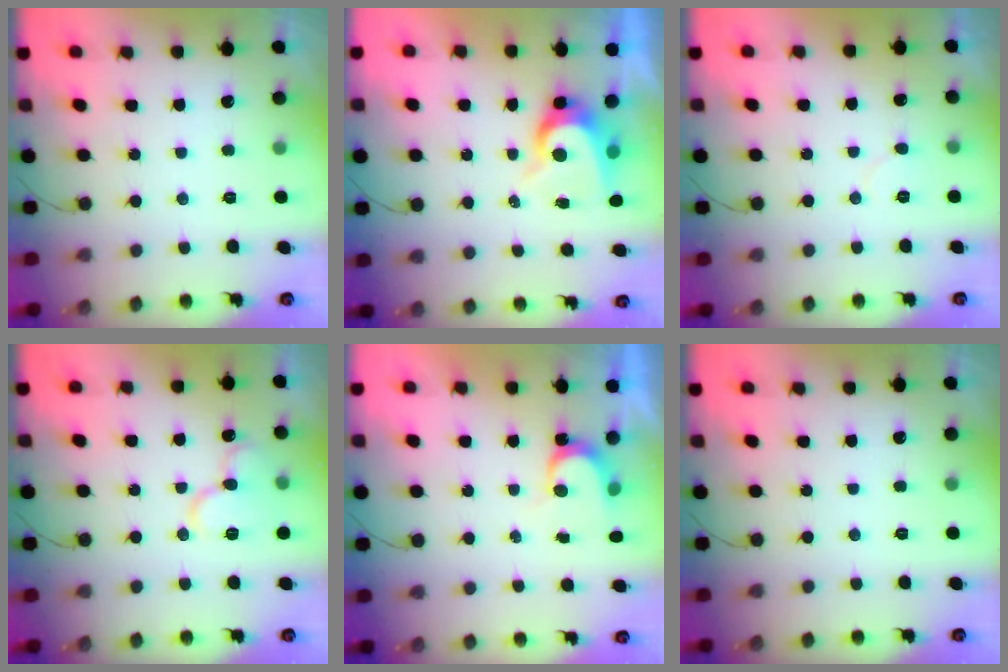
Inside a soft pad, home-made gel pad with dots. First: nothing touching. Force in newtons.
{"total": 7.5, "press": 7.5, "slide": 0.5}
{"total": 4.4, "press": 4.4, "slide": 0.4}
{"total": 11.9, "press": 11.9, "slide": 1.3}
{"total": 3.6, "press": 3.6, "slide": 0.2}
{"total": 0.0}